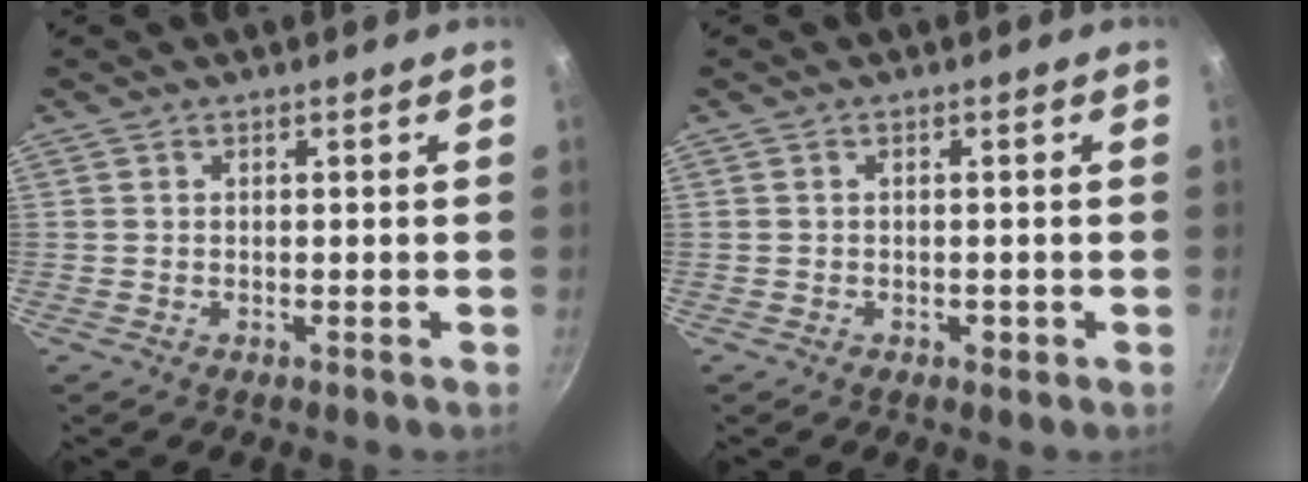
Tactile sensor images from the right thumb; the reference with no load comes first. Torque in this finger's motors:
{"motor_torque": [-0.07, -0.01, -0.16, 0.38, 0.02]}